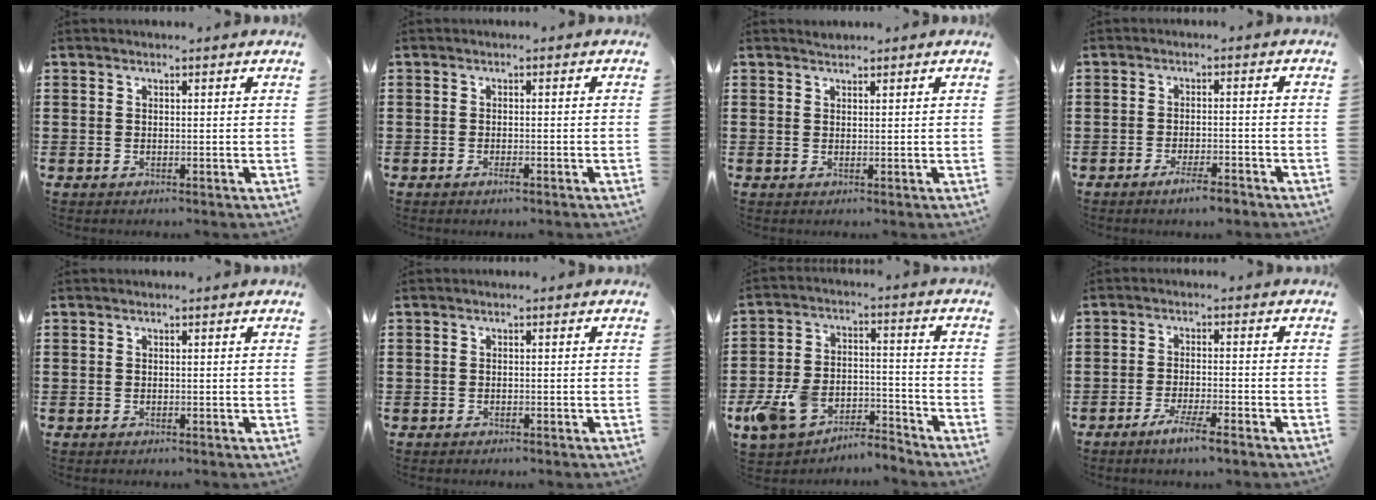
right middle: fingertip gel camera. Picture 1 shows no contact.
{"total": 1.1, "force": [-0.7, 0.2, 0.9], "torque": [-0.019, -0.006, -0.010]}
{"total": 0.9, "force": [0.9, 0.3, -0.1], "torque": [0.001, 0.000, 0.018]}
{"total": 3.8, "force": [-2.9, 0.4, 2.3], "torque": [-0.045, -0.002, -0.053]}
{"total": 0.0}
{"total": 0.6, "force": [-0.6, 0.1, 0.1], "torque": [-0.005, -0.003, -0.012]}
{"total": 9.0, "force": [-7.5, 3.4, 3.5], "torque": [-0.081, 0.019, -0.147]}
{"total": 4.0, "force": [-3.1, 0.0, 2.6], "torque": [-0.051, -0.005, -0.054]}